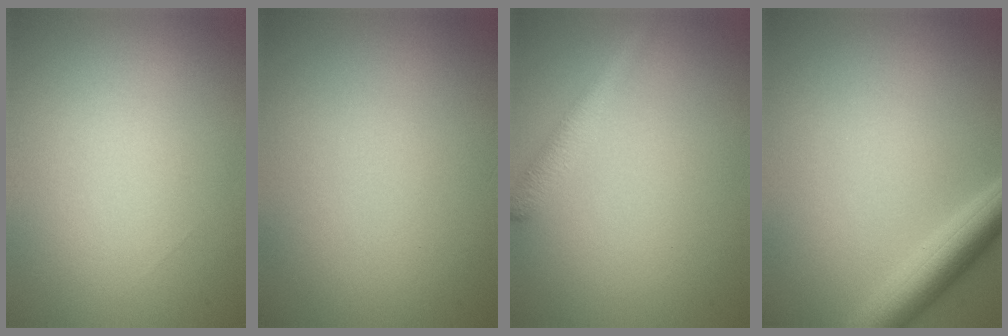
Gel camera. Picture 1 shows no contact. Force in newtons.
{"total": 0.0}
{"total": 2.4, "press": 2.4, "slide": 0.1}
{"total": 4.2, "press": 4.2, "slide": 0.2}